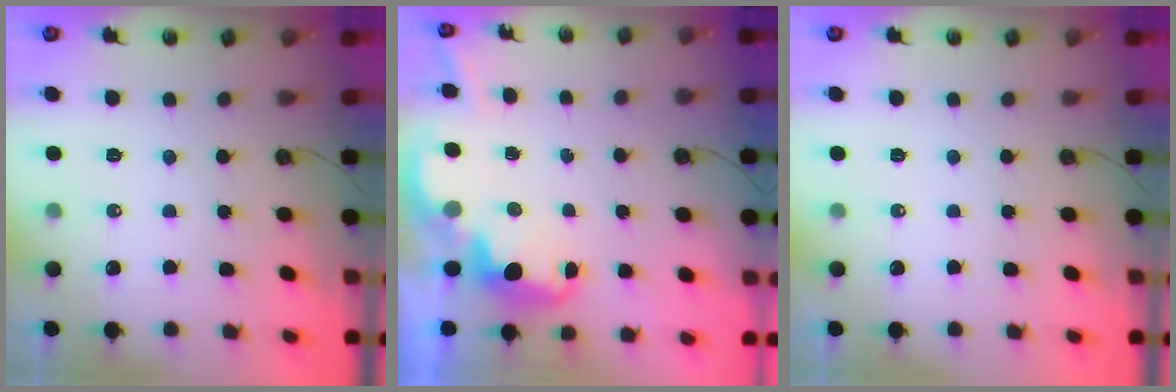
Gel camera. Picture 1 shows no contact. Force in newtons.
{"total": 2.8, "press": 2.8, "slide": 0.5}
{"total": 0.0}